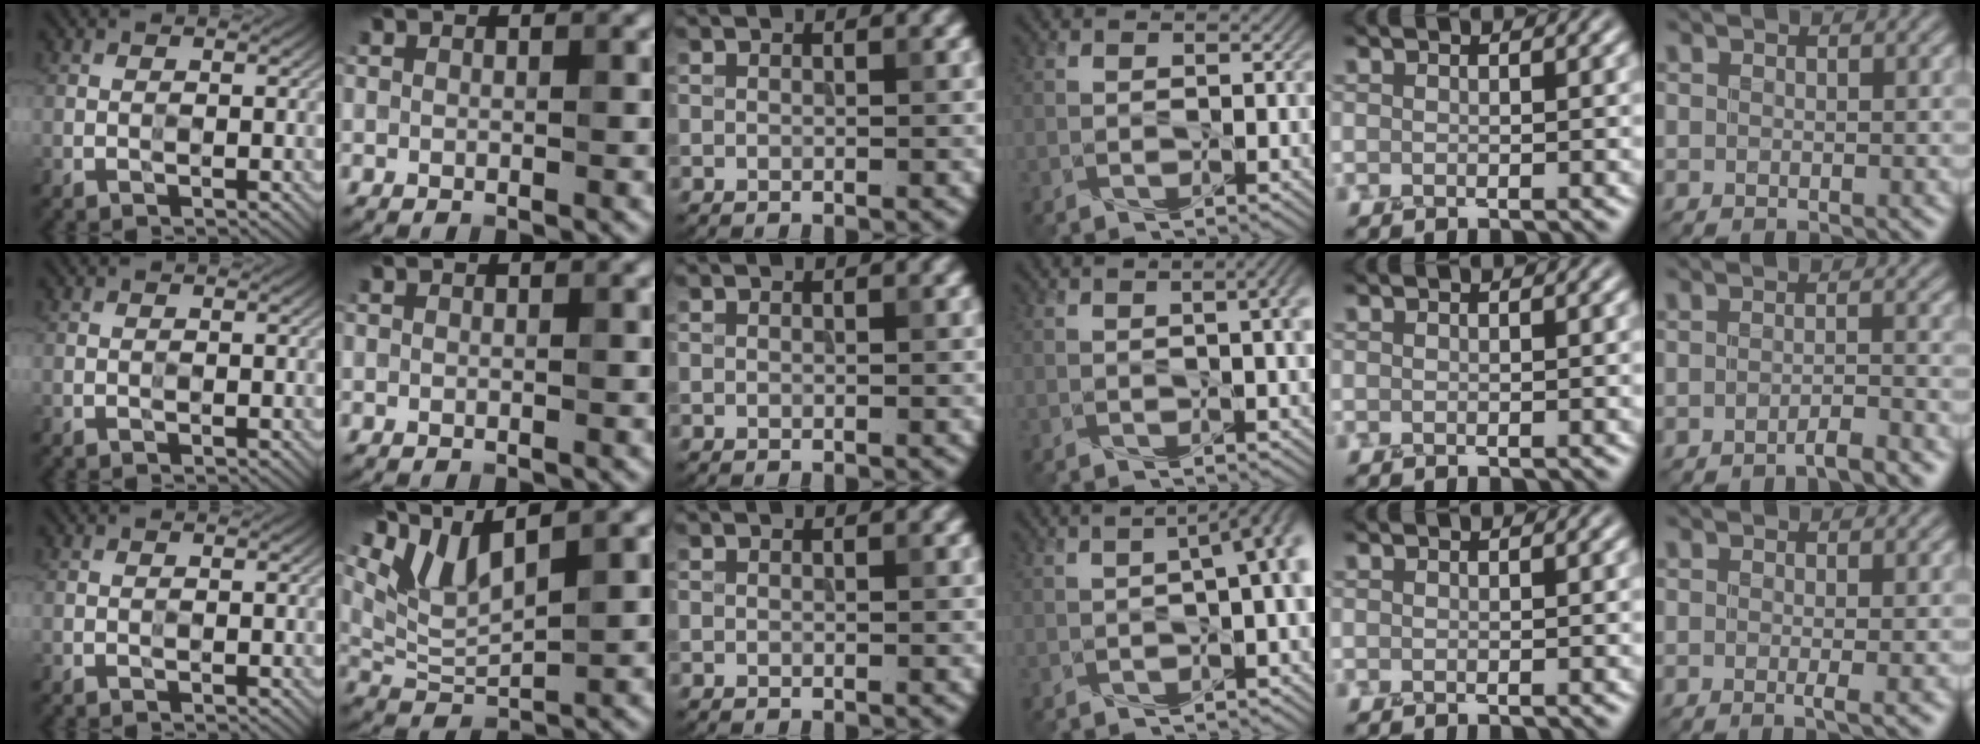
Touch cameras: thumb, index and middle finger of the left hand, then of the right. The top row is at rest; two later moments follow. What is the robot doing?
{"motion": "screw", "object": "organic brewed tea cap"}